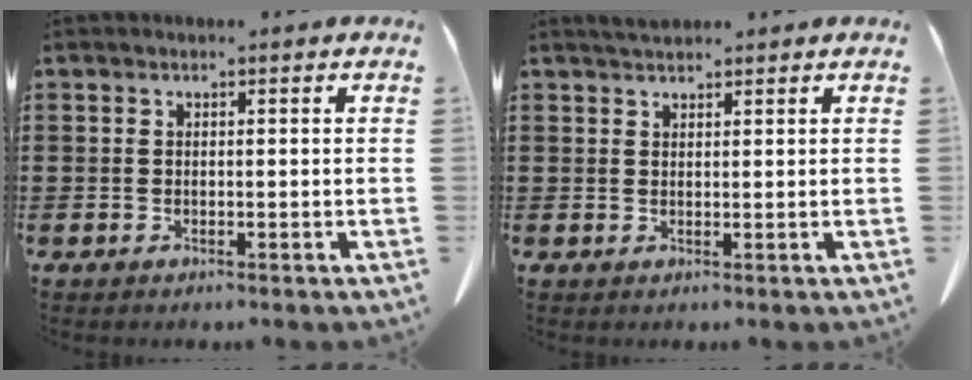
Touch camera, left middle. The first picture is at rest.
{"total": 1.8, "force": [1.7, 0.4, 0.5], "torque": [-0.013, 0.002, 0.033]}